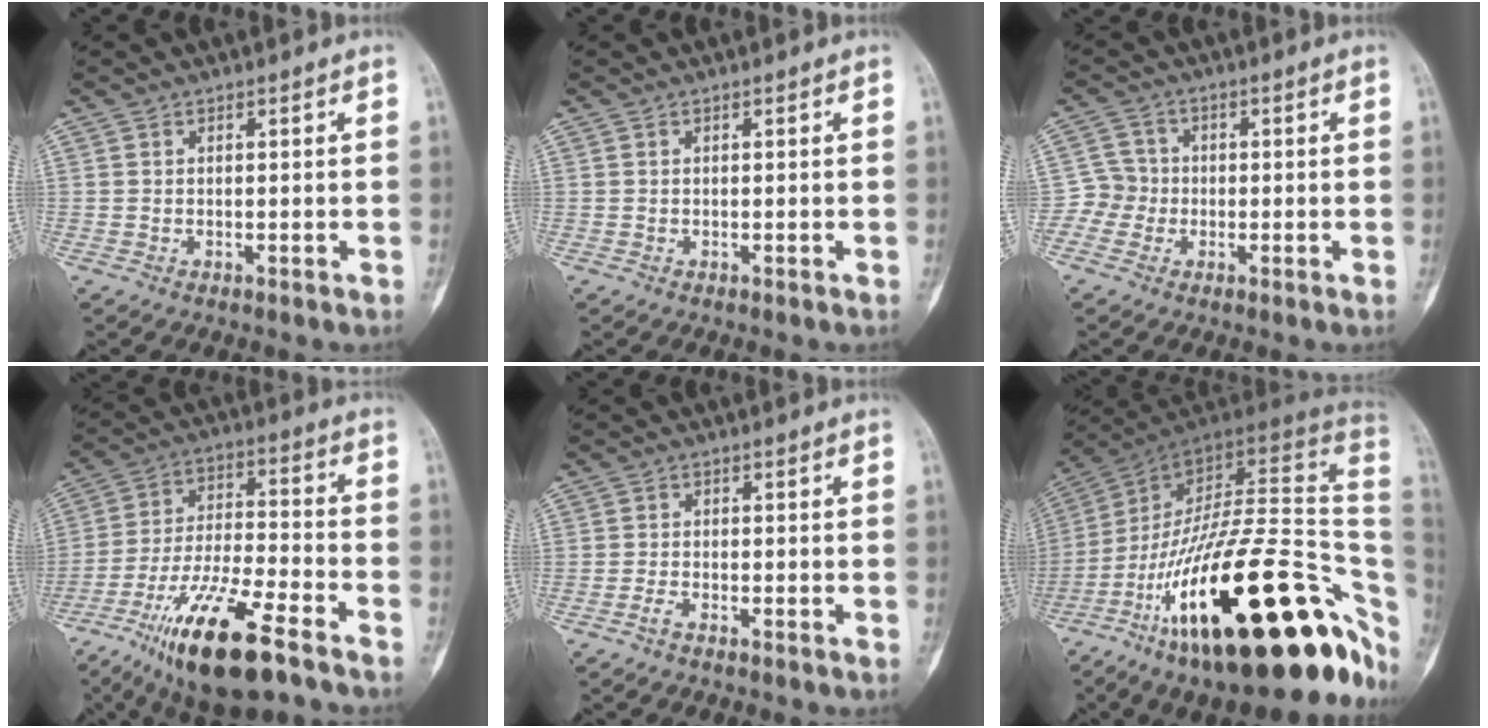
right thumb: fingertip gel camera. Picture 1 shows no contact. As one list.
[{"total": 0.0}, {"total": 4.2, "force": [-1.2, 4.0, 0.2], "torque": [0.023, 0.013, -0.033]}, {"total": 19.2, "force": [-12.0, 4.9, 14.2], "torque": [-0.282, 0.048, -0.214]}, {"total": 1.7, "force": [-1.3, 0.4, 0.9], "torque": [-0.027, 0.008, -0.027]}, {"total": 39.2, "force": [-12.9, 14.3, 34.2], "torque": [-0.444, 0.070, -0.204]}]